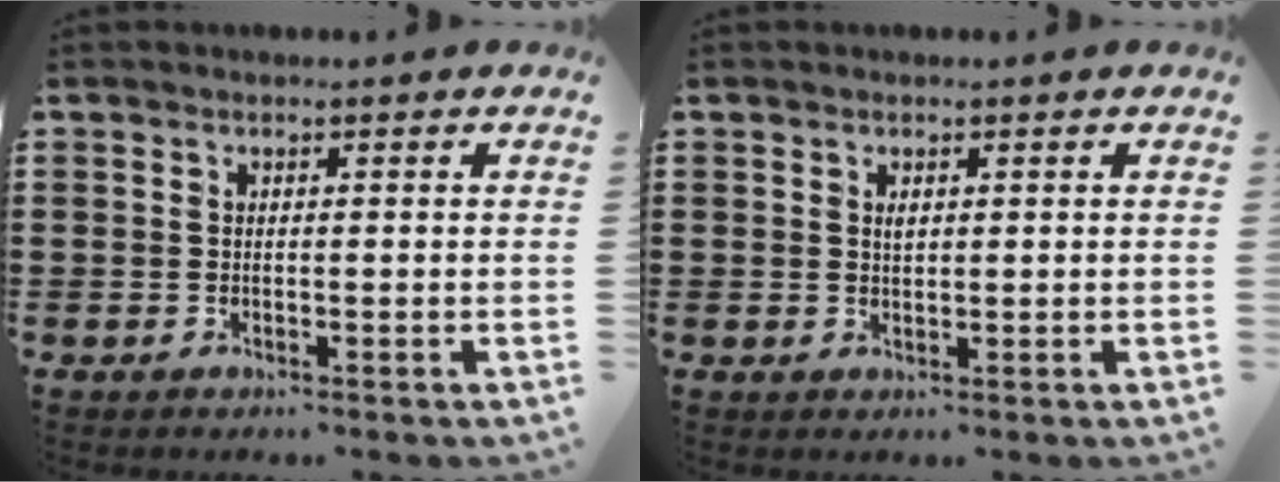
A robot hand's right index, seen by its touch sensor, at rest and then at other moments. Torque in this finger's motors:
{"motor_torque": [0.34, 0.31, 0.16, 0.00]}